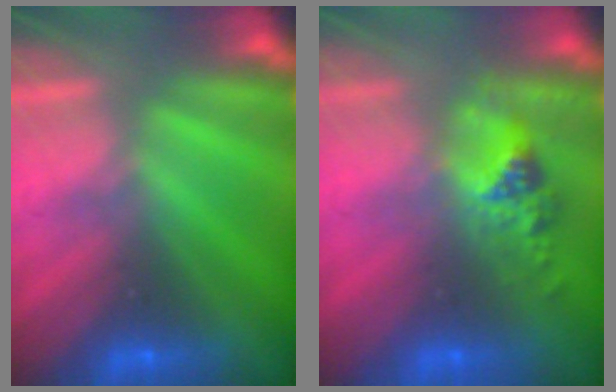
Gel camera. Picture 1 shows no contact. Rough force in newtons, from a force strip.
{"total": 2.5}